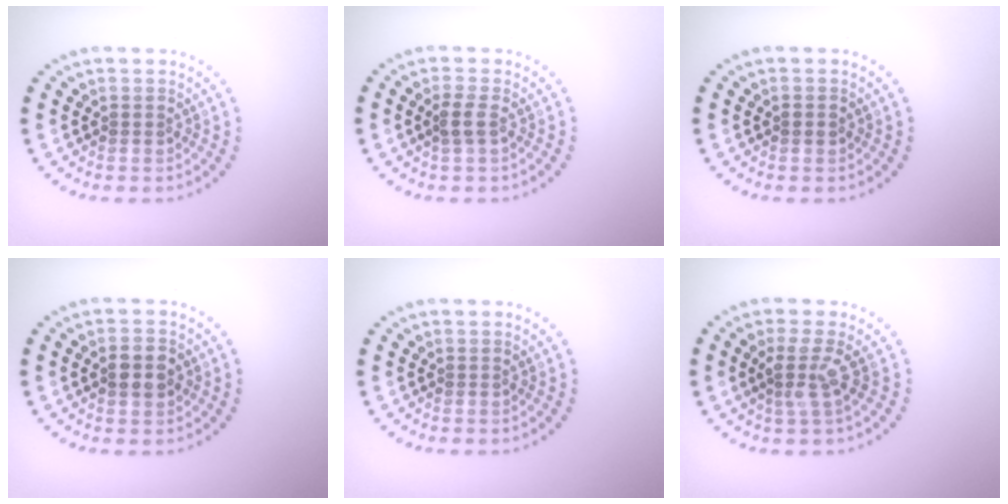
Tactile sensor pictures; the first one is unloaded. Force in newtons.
{"total": 1.4, "press": 1.3, "slide": 0.4}
{"total": 1.1, "press": 1.1, "slide": 0.1}
{"total": 2.9, "press": 2.9, "slide": 0.1}
{"total": 0.0}
{"total": 2.5, "press": 1.8, "slide": 1.7}